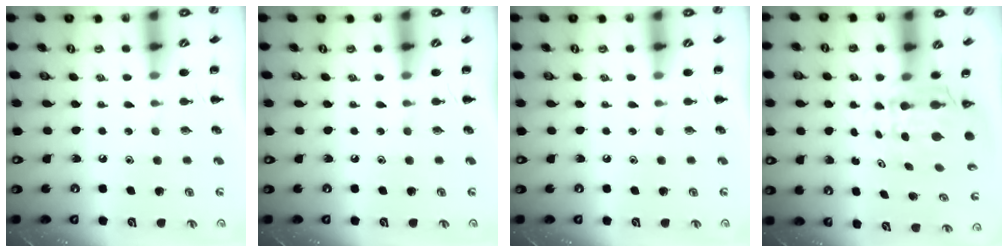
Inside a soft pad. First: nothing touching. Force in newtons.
{"total": 0.0}
{"total": 0.0}
{"total": 5.7, "press": 5.4, "slide": 1.9}